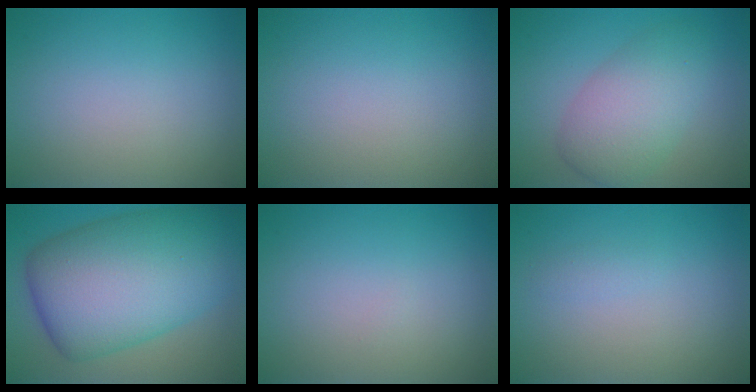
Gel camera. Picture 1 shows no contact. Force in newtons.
{"total": 0.0}
{"total": 5.2, "press": 5.2, "slide": 0.3}
{"total": 13.5, "press": 13.5, "slide": 0.2}
{"total": 0.0}
{"total": 0.6, "press": 0.6, "slide": 0.0}